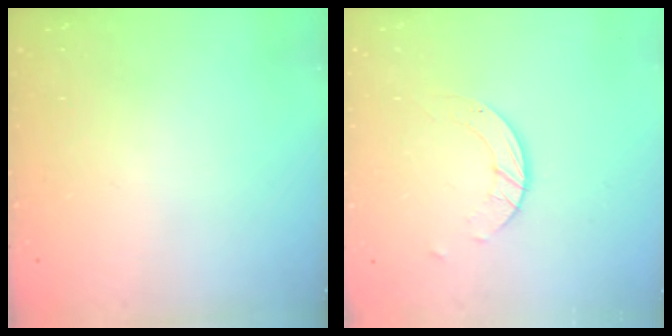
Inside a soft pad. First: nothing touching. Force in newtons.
{"total": 3.6, "press": 3.6, "slide": 0.2}